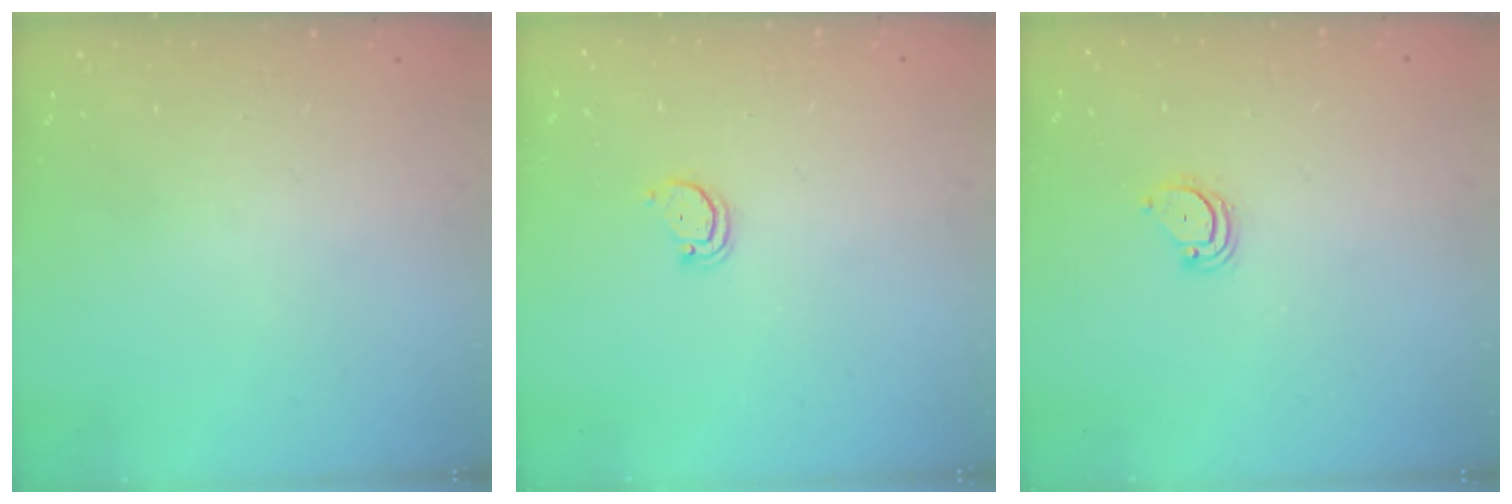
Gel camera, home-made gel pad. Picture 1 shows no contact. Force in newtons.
{"total": 2.1, "press": 2.1, "slide": 0.2}
{"total": 3.7, "press": 3.7, "slide": 0.3}